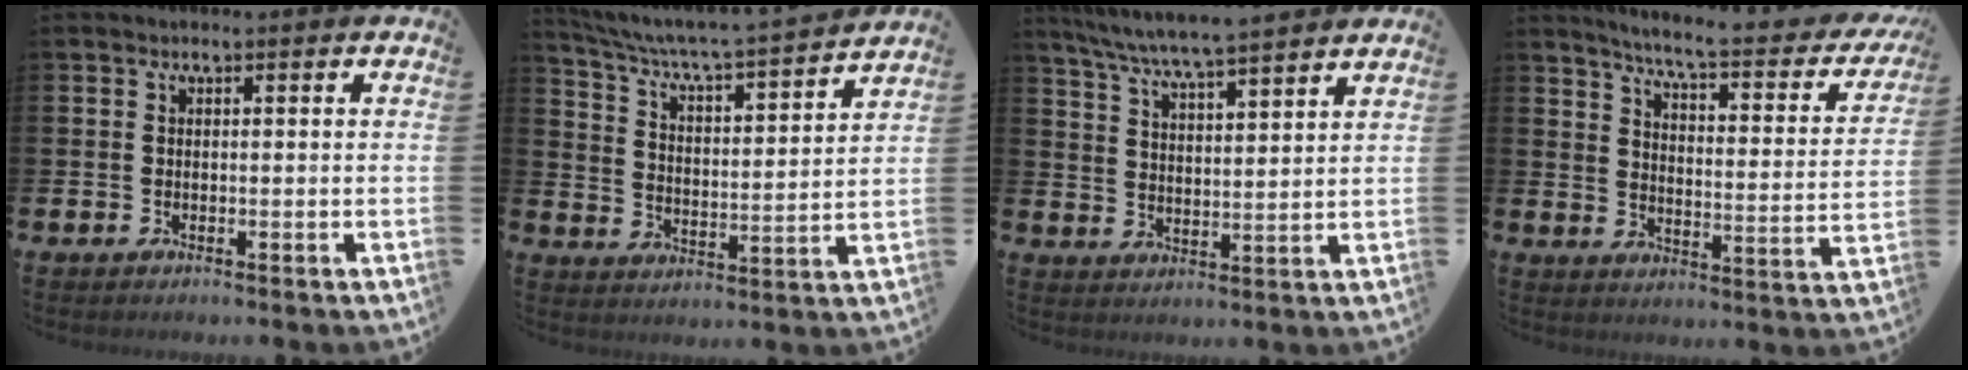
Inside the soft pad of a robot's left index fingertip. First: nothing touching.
{"total": 5.8, "force": [5.3, 0.1, 2.2], "torque": [-0.070, -0.048, 0.082]}
{"total": 6.7, "force": [6.5, -0.4, 1.7], "torque": [-0.058, -0.041, 0.114]}
{"total": 5.7, "force": [5.0, 0.2, 2.7], "torque": [-0.069, -0.043, 0.074]}